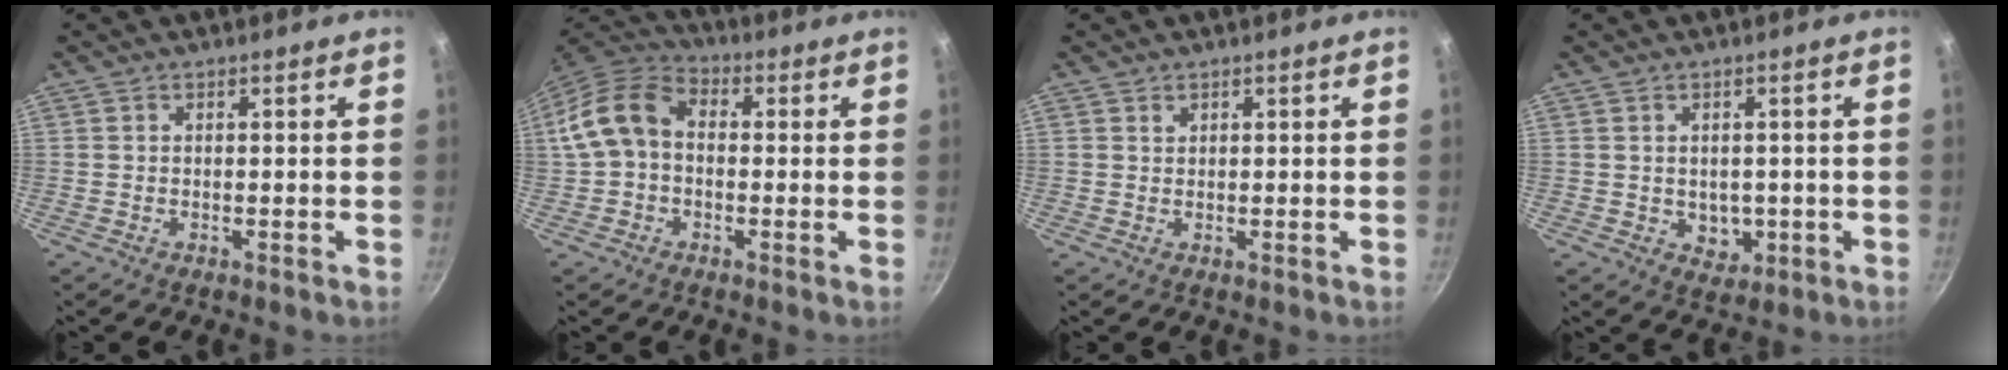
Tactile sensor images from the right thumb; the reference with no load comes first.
{"total": 11.2, "force": [0.3, 8.1, 7.7], "torque": [-0.132, 0.035, -0.013]}
{"total": 0.7, "force": [0.5, 0.5, 0.2], "torque": [-0.003, -0.001, 0.009]}
{"total": 4.1, "force": [-0.4, 3.3, 2.3], "torque": [-0.016, -0.002, 0.003]}